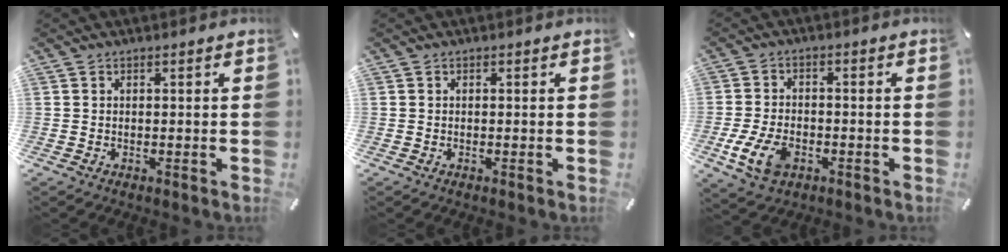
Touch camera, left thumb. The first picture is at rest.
{"total": 0.0}
{"total": 9.0, "force": [-3.4, 5.9, 5.9], "torque": [-0.128, 0.003, -0.063]}